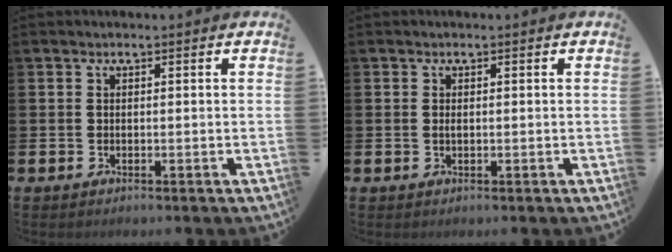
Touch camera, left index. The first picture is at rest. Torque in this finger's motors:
{"motor_torque": [0.29, 0.27, 0.01, 0.00]}